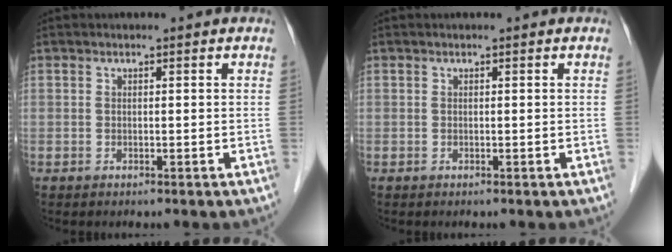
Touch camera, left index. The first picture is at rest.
{"total": 0.0}